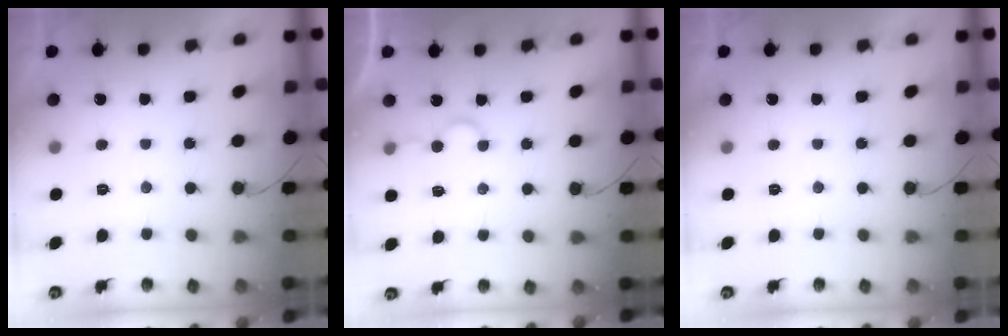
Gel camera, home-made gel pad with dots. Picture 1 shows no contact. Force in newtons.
{"total": 4.2, "press": 4.2, "slide": 0.3}
{"total": 0.0}